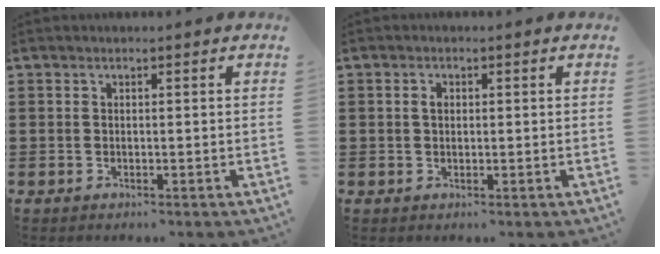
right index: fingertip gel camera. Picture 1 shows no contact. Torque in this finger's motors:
{"motor_torque": [0.07, -0.05, 0.00, 0.03]}